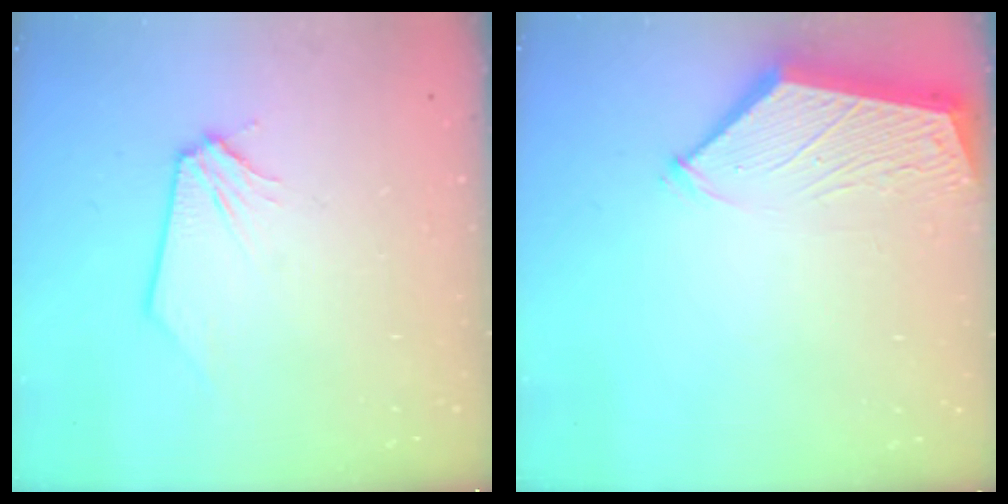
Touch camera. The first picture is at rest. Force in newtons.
{"total": 3.8, "press": 3.8, "slide": 0.6}